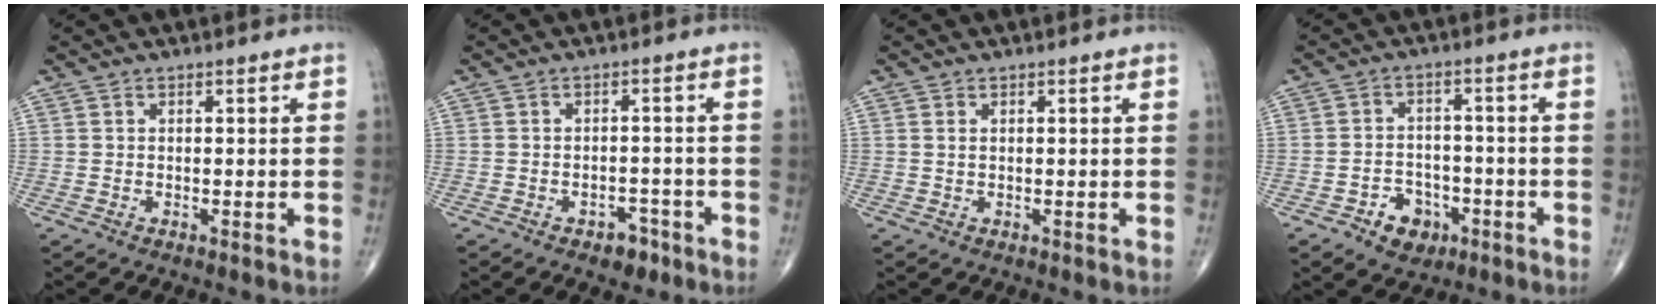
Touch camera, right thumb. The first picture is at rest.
{"total": 3.9, "force": [-2.4, 2.4, 1.9], "torque": [-0.010, 0.019, -0.029]}
{"total": 0.8, "force": [0.3, 0.5, 0.6], "torque": [-0.015, 0.002, 0.010]}
{"total": 6.8, "force": [-3.4, 5.1, 3.0], "torque": [-0.020, 0.028, -0.049]}